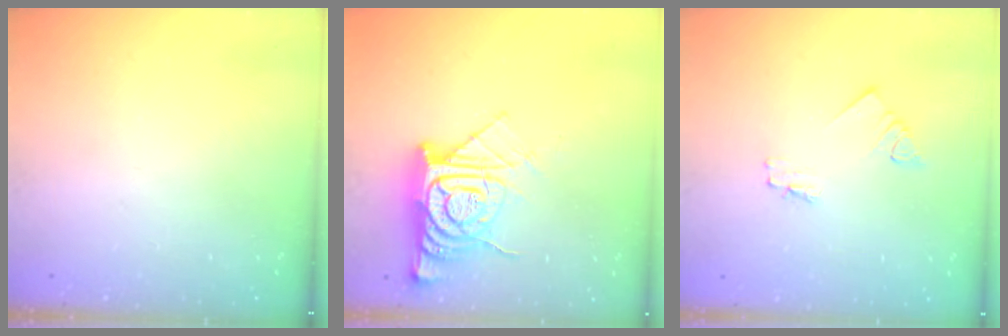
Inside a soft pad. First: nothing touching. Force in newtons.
{"total": 14.6, "press": 14.5, "slide": 1.4}
{"total": 1.2, "press": 1.2, "slide": 0.0}